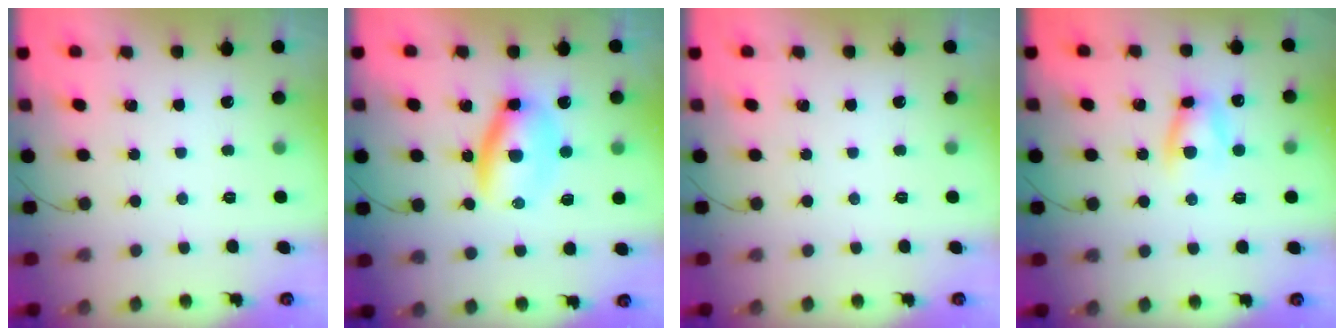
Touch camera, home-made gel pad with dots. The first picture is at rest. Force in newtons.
{"total": 7.1, "press": 6.9, "slide": 1.8}
{"total": 0.0}
{"total": 6.8, "press": 6.8, "slide": 1.0}